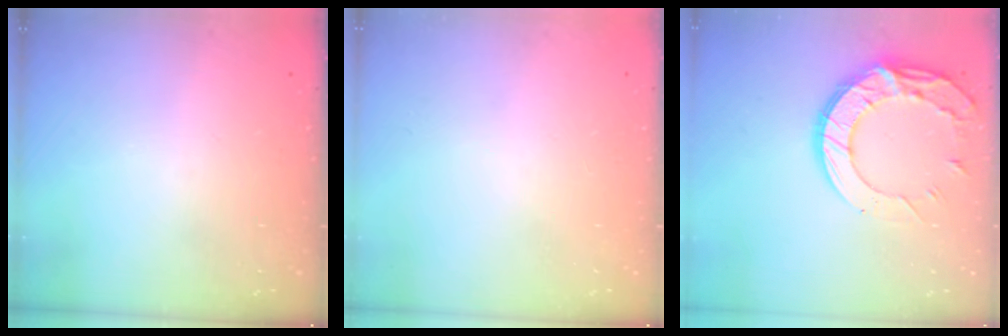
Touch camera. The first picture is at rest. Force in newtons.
{"total": 0.0}
{"total": 14.4, "press": 14.3, "slide": 1.2}